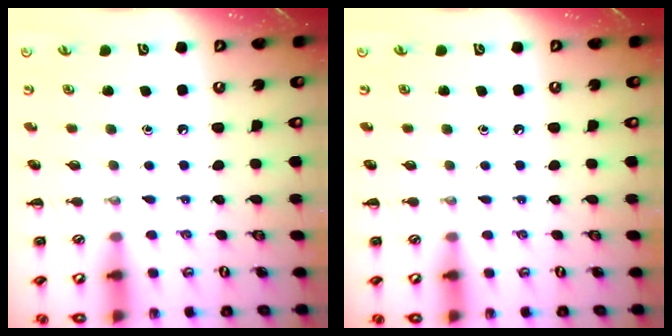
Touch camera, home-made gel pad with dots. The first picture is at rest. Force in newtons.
{"total": 0.0}